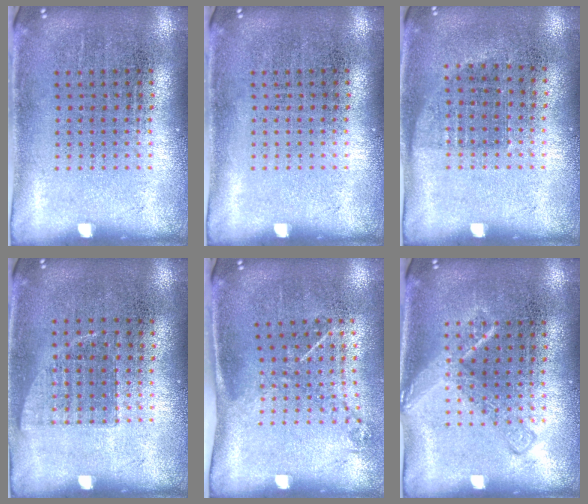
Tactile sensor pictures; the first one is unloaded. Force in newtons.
{"total": 0.0}
{"total": 0.7, "press": 0.7, "slide": 0.3}
{"total": 0.8, "press": 0.7, "slide": 0.3}
{"total": 1.2, "press": 0.9, "slide": 0.8}
{"total": 1.7, "press": 1.7, "slide": 0.3}